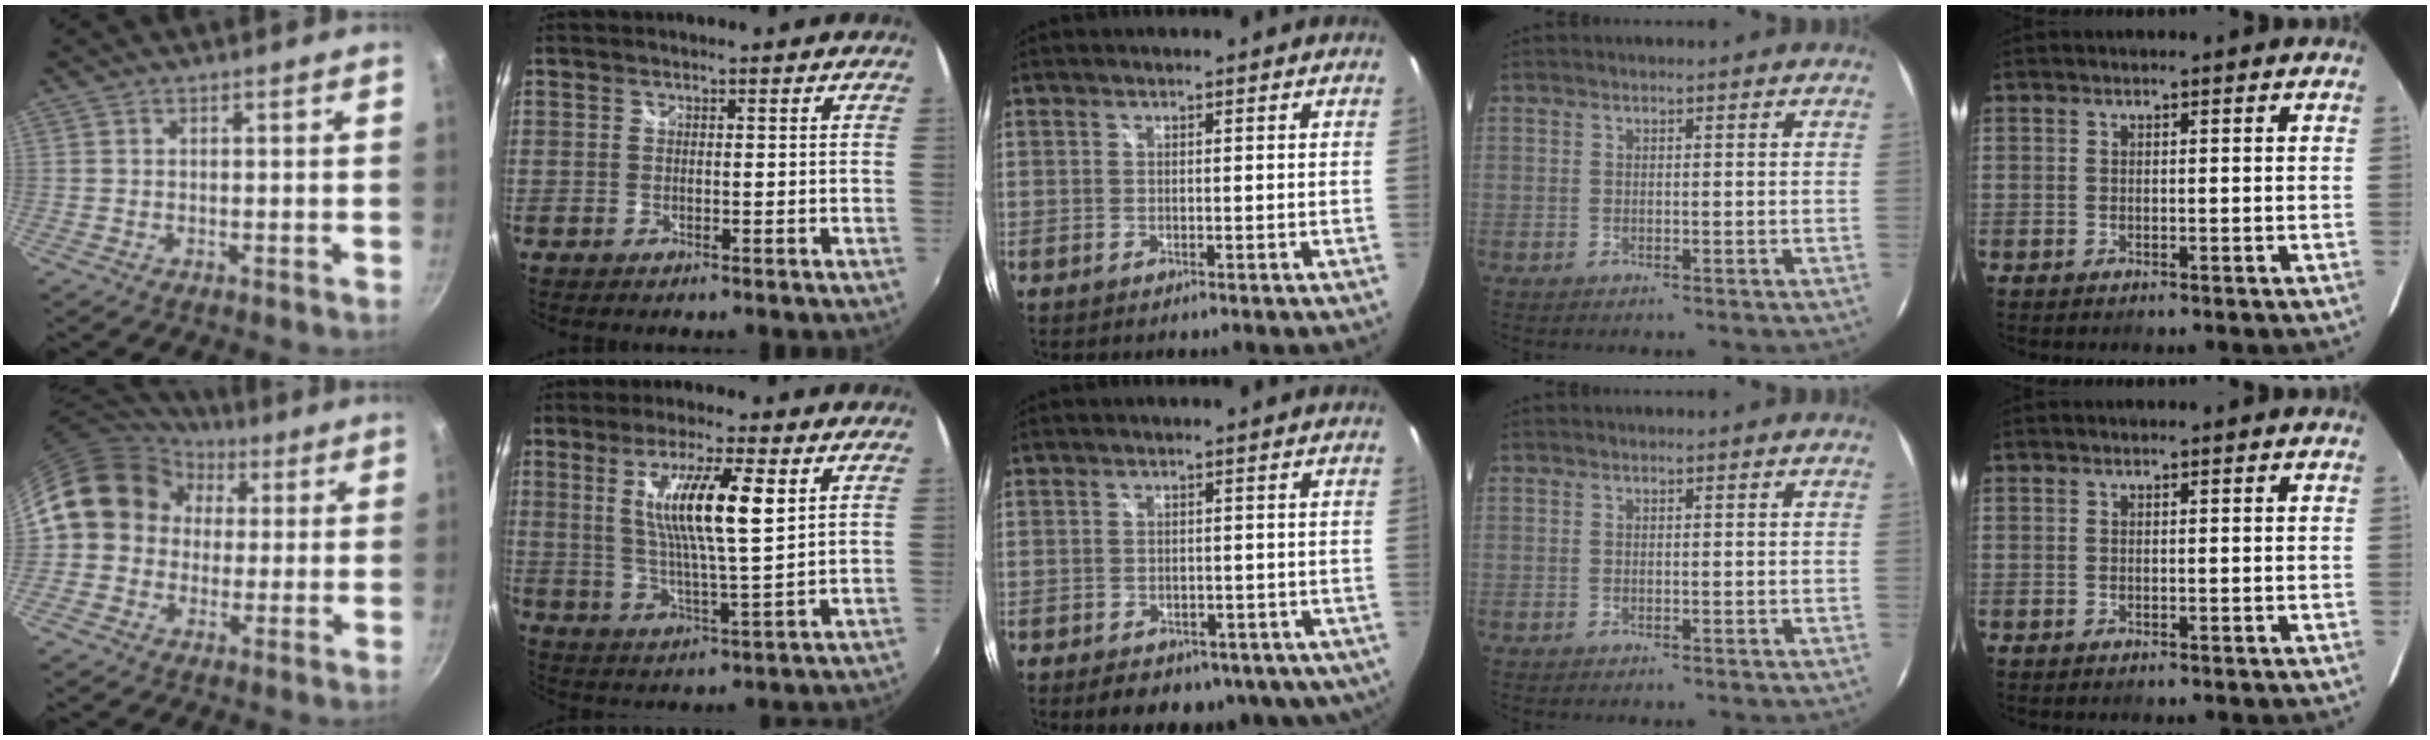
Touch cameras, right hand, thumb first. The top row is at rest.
{"thumb": {"total": 14.9, "force": [3.1, 12.9, 6.7], "torque": [-0.091, 0.028, 0.040]}, "index": {"total": 12.0, "force": [3.8, 1.1, 11.3], "torque": [-0.202, -0.007, 0.070]}, "middle": {"total": 13.3, "force": [-7.9, 8.0, 7.1], "torque": [-0.128, -0.009, -0.085]}}